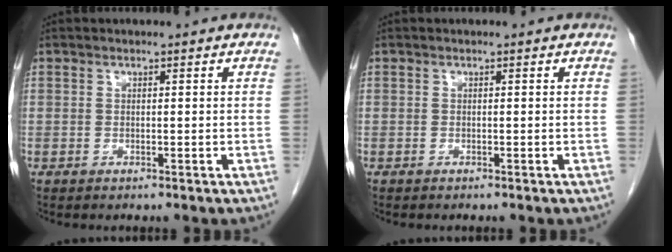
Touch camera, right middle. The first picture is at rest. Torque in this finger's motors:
{"motor_torque": [-0.27, 0.30, 0.08, 0.01]}